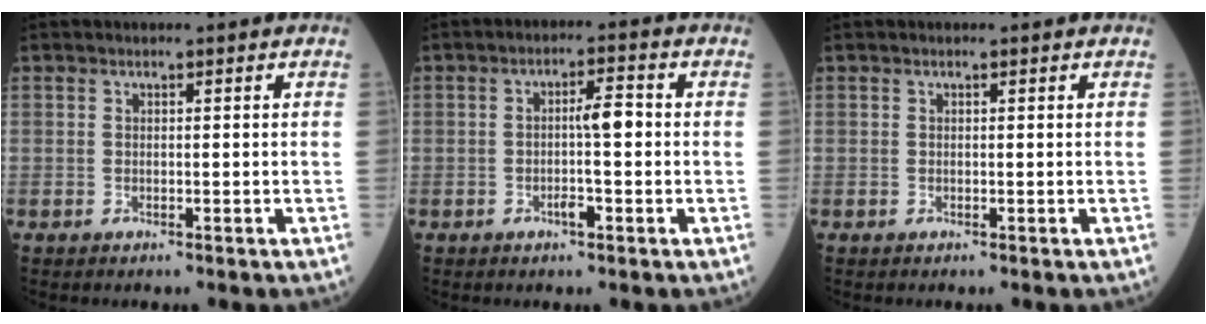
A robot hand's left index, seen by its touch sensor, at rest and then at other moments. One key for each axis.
{"total": 4.5, "fx": -0.6, "fy": 0.8, "fz": 4.4, "tx": -0.075, "ty": 0.008, "tz": -0.009}
{"total": 0.0}